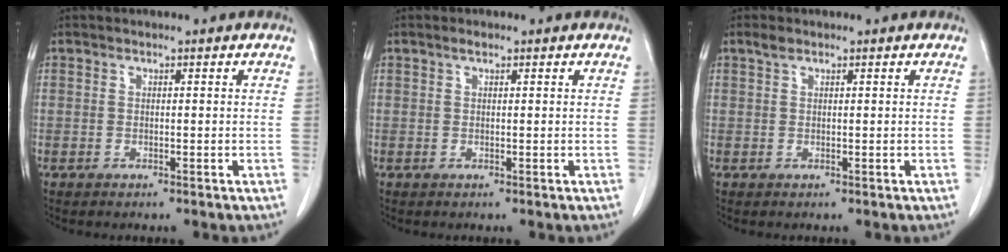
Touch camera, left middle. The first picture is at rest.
{"total": 0.8, "force": [0.6, 0.3, 0.5], "torque": [-0.013, 0.003, 0.010]}
{"total": 1.0, "force": [0.8, 0.4, 0.5], "torque": [-0.014, 0.008, 0.015]}